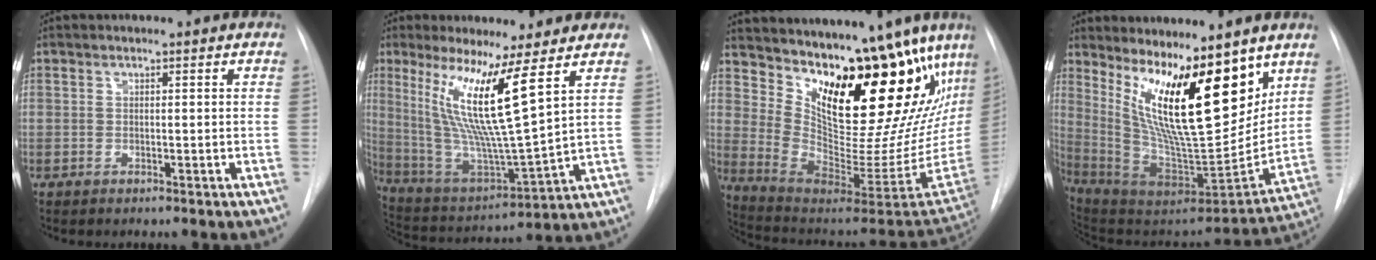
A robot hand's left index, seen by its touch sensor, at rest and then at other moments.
{"total": 15.0, "force": [6.6, -0.4, 13.5], "torque": [-0.276, -0.024, 0.127]}
{"total": 25.6, "force": [18.5, 7.0, 16.3], "torque": [-0.253, -0.026, 0.263]}
{"total": 19.8, "force": [11.0, 5.0, 15.7], "torque": [-0.259, -0.036, 0.197]}